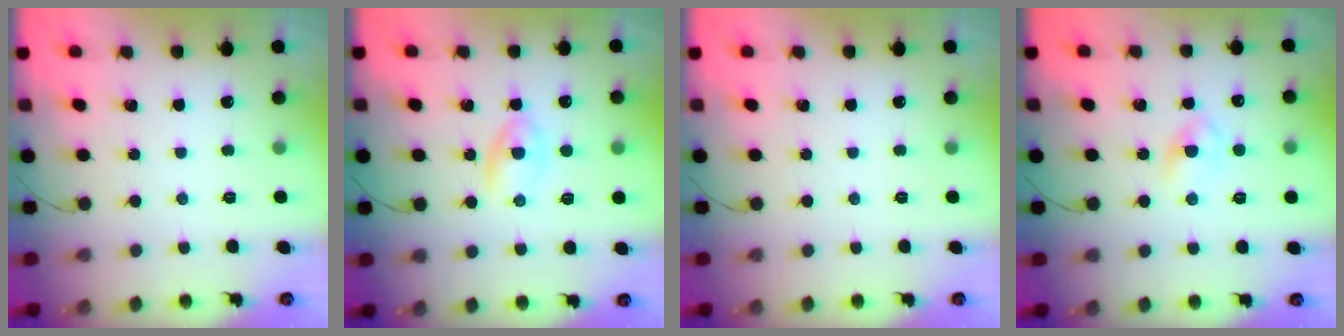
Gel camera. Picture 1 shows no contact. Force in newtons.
{"total": 2.3, "press": 2.1, "slide": 1.0}
{"total": 0.0}
{"total": 2.9, "press": 2.6, "slide": 1.3}